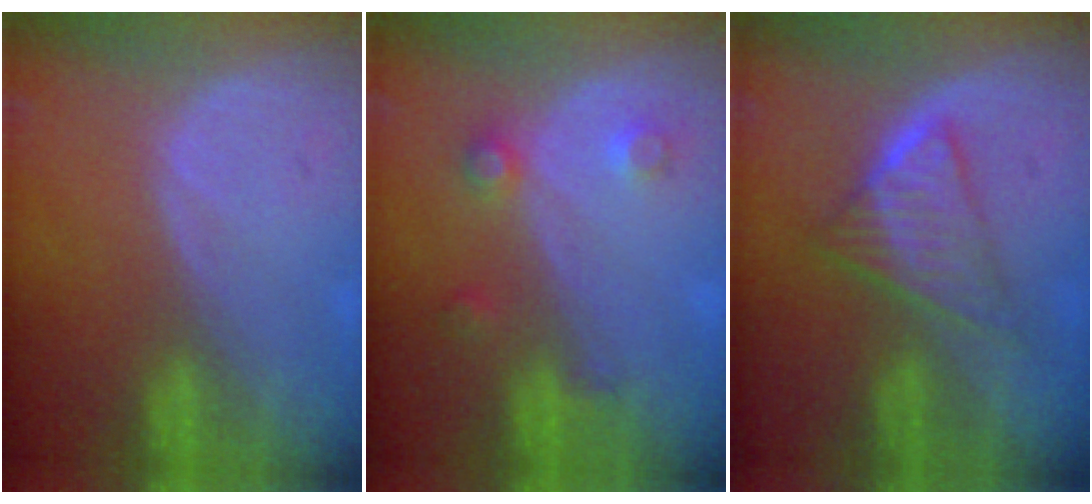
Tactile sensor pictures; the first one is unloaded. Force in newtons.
{"total": 3.5, "press": 3.1, "slide": 1.5}
{"total": 5.9, "press": 5.7, "slide": 1.8}